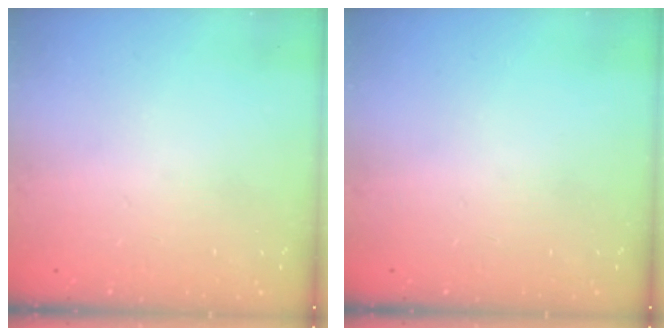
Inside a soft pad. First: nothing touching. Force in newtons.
{"total": 0.0}